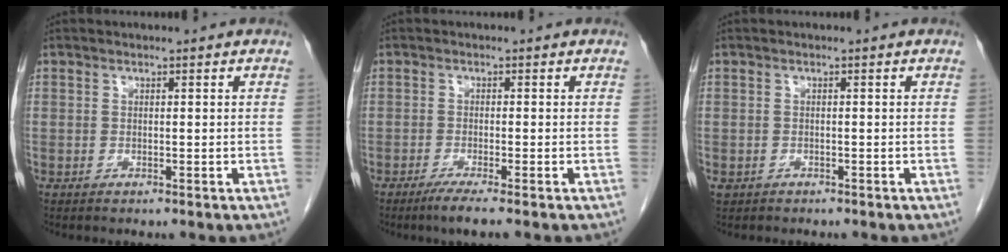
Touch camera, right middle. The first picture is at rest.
{"total": 3.1, "force": [-2.1, -0.4, 2.1], "torque": [-0.044, -0.010, -0.041]}
{"total": 1.4, "force": [-1.0, 1.0, 0.2], "torque": [-0.009, 0.002, -0.014]}